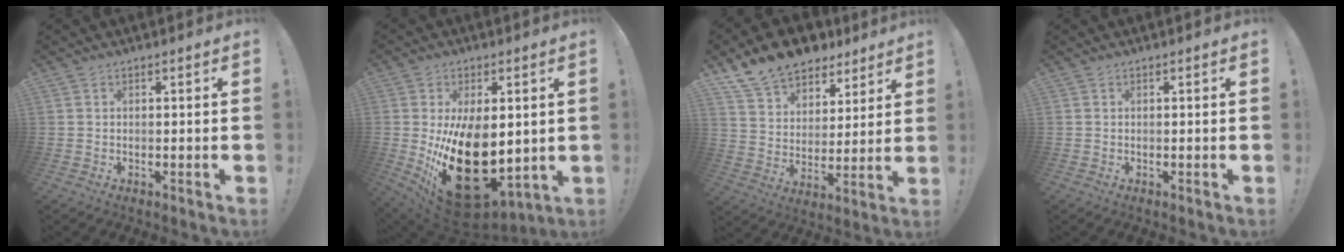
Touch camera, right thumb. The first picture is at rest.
{"total": 25.6, "force": [-2.5, 15.6, 20.2], "torque": [-0.337, -0.010, -0.010]}
{"total": 13.9, "force": [11.1, 7.5, 3.3], "torque": [-0.068, -0.084, 0.210]}
{"total": 0.0}